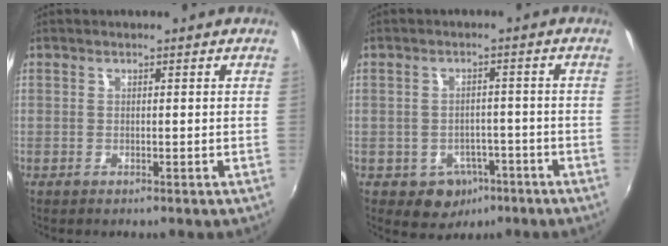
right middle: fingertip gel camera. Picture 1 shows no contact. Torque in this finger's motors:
{"motor_torque": [0.04, -0.13, 0.06, 0.00]}